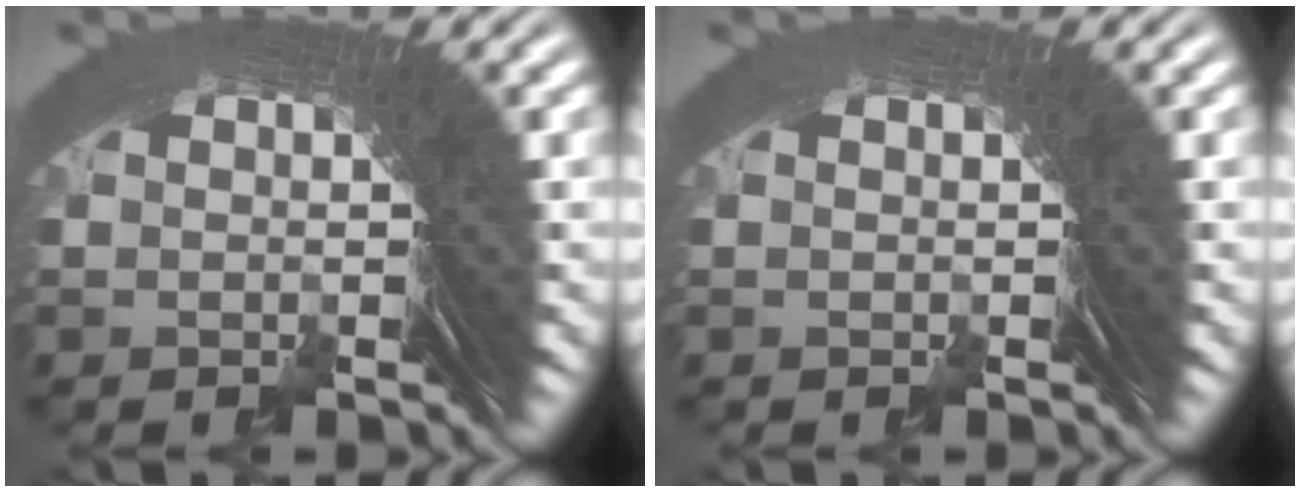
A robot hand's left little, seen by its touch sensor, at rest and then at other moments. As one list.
[{"total": 0.0}]